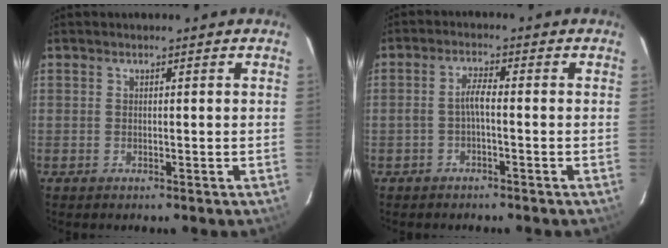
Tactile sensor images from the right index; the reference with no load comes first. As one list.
[{"total": 2.5, "force": [-1.0, 0.3, 2.3], "torque": [-0.049, 0.007, -0.019]}]